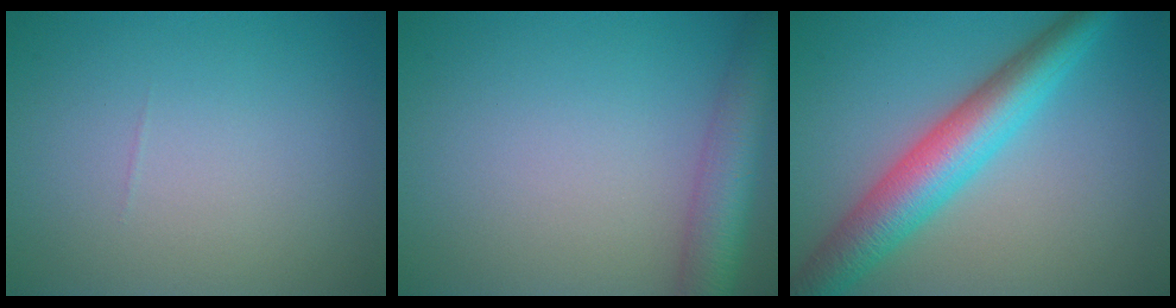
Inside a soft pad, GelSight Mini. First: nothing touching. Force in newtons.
{"total": 5.3, "press": 5.3, "slide": 0.3}
{"total": 7.2, "press": 7.2, "slide": 0.2}